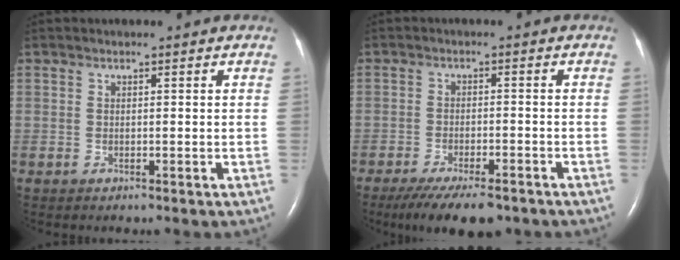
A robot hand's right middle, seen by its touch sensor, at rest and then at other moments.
{"total": 10.2, "force": [-7.9, 2.8, 5.9], "torque": [-0.090, -0.013, -0.121]}